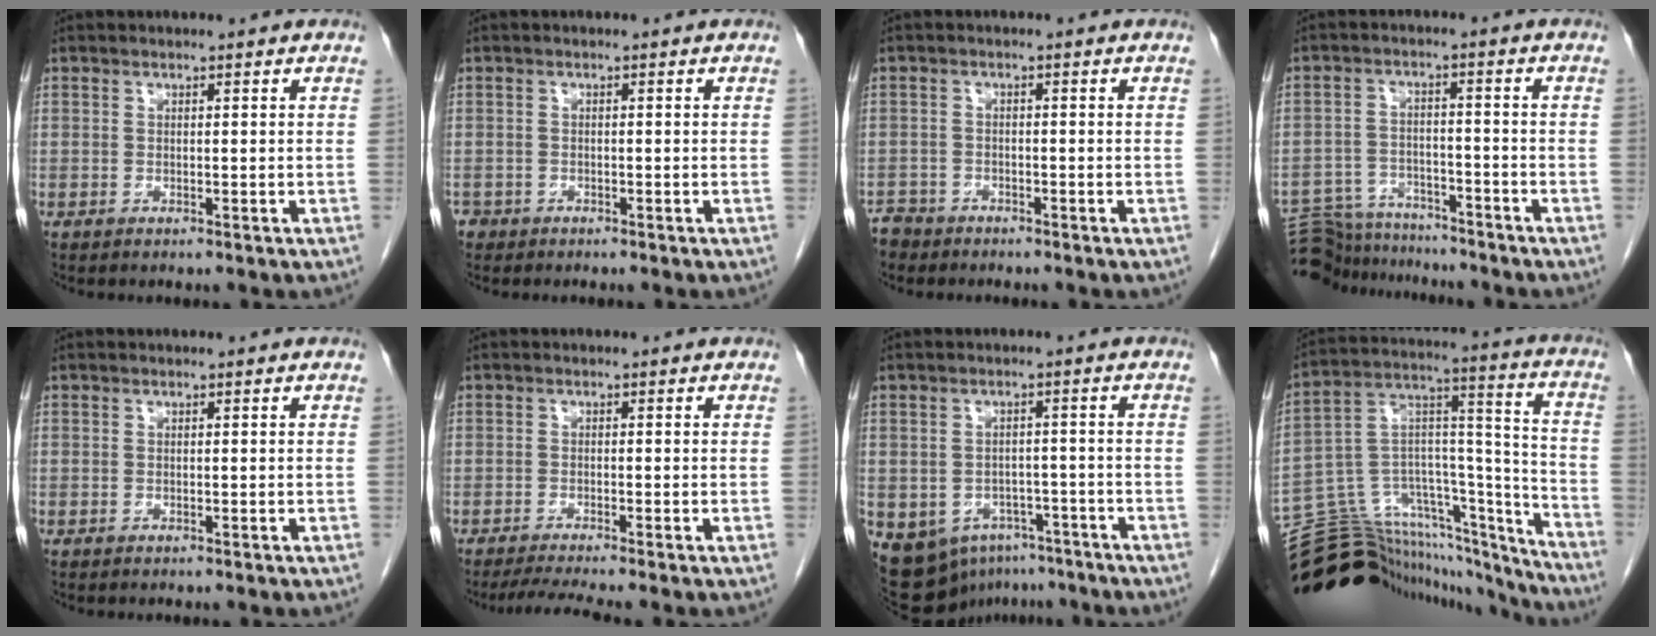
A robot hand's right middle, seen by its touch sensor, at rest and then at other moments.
{"total": 1.8, "force": [-1.3, 1.1, 0.1], "torque": [-0.007, 0.002, -0.024]}
{"total": 2.9, "force": [-2.6, 1.3, -0.3], "torque": [0.000, 0.000, -0.049]}
{"total": 12.9, "force": [-12.2, 3.5, 2.3], "torque": [-0.049, 0.009, -0.184]}
{"total": 0.0}
{"total": 3.6, "force": [-3.0, -1.0, 1.8], "torque": [-0.037, -0.017, -0.055]}
{"total": 14.9, "force": [-8.5, 11.0, 5.3], "torque": [-0.133, 0.011, -0.098]}
{"total": 30.6, "force": [-28.1, 7.6, 9.6], "torque": [-0.142, 0.040, -0.413]}